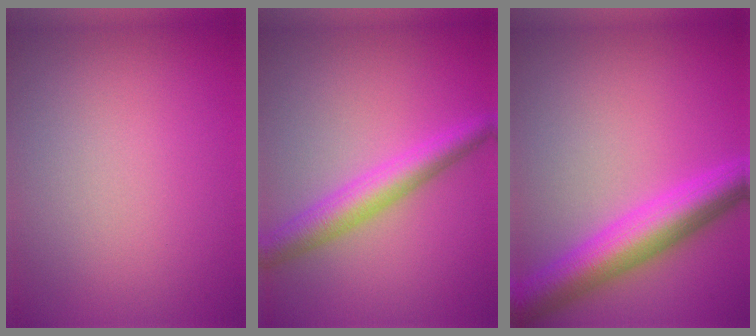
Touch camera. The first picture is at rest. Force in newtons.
{"total": 4.0, "press": 4.0, "slide": 0.1}
{"total": 7.0, "press": 7.0, "slide": 0.2}